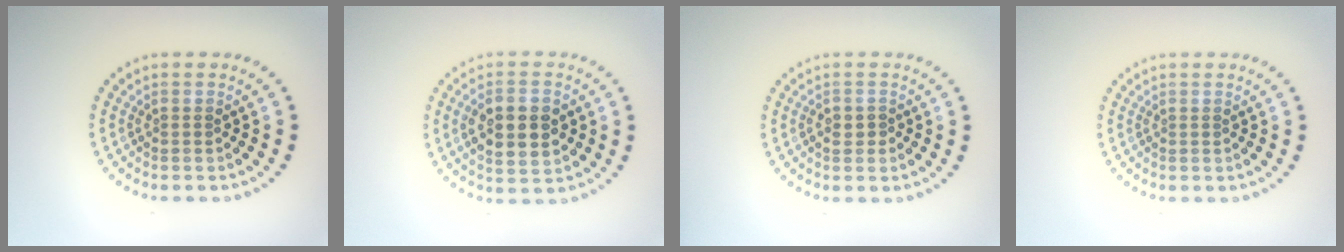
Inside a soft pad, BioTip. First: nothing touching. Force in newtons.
{"total": 5.6, "press": 5.6, "slide": 0.5}
{"total": 0.9, "press": 0.9, "slide": 0.2}
{"total": 0.0}